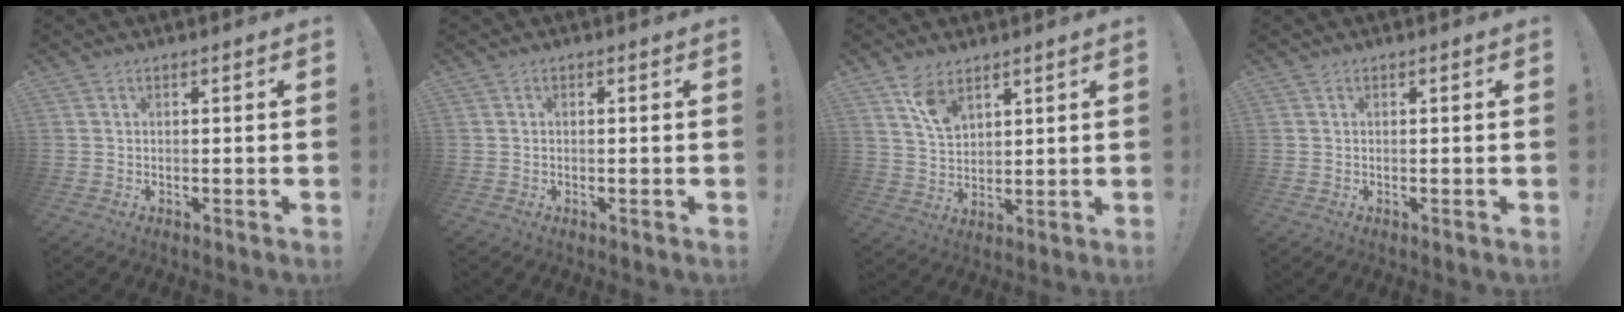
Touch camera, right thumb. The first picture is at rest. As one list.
[{"total": 0.0}, {"total": 7.6, "force": [5.0, 4.0, 4.1], "torque": [-0.064, -0.027, 0.091]}, {"total": 0.0}]